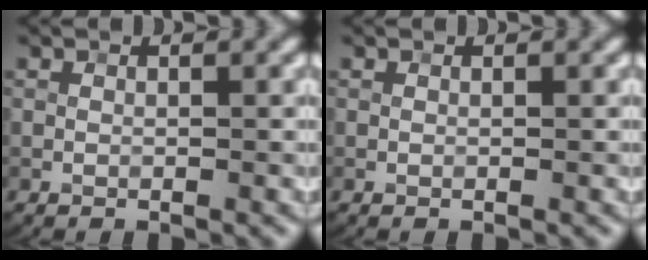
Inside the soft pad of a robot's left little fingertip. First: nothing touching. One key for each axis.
{"total": 0.0}